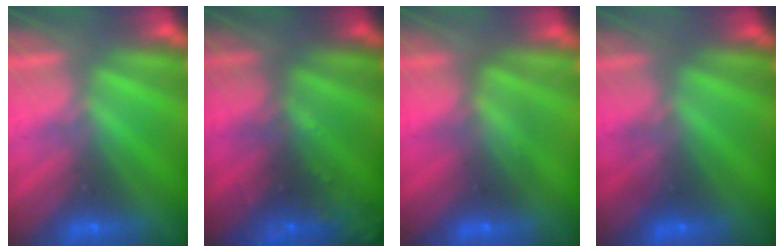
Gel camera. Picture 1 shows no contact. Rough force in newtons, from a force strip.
{"total": 9.3}
{"total": 2.5}
{"total": 1.7}